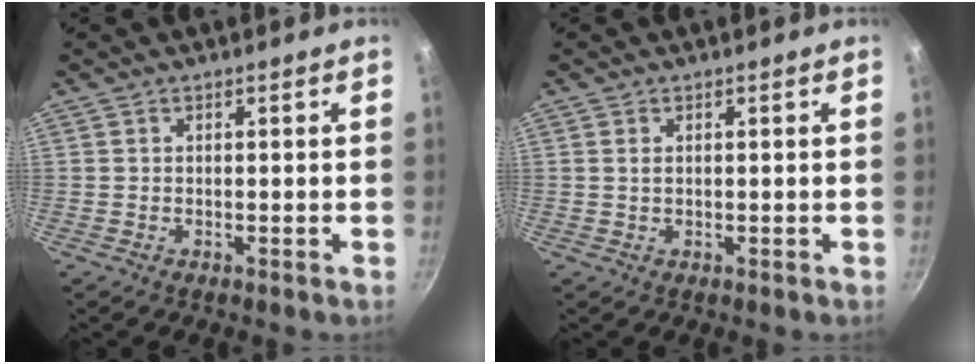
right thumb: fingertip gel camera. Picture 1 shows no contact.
{"total": 1.1, "force": [0.3, 0.6, 0.8], "torque": [-0.015, 0.002, 0.006]}